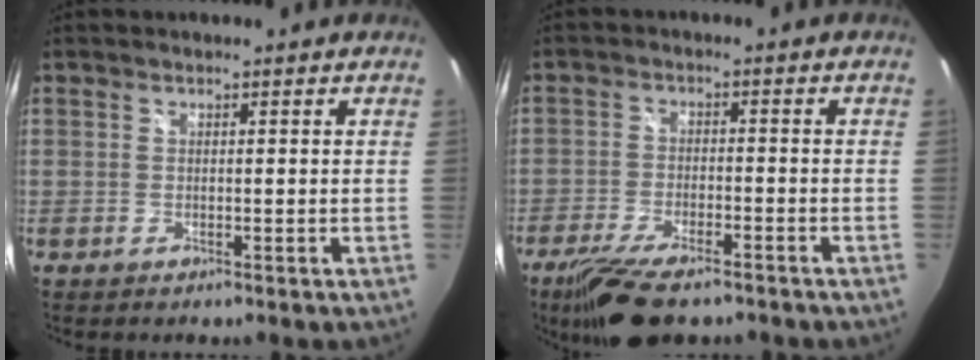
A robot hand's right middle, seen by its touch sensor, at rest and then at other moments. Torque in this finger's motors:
{"motor_torque": [0.93, -1.21, 0.79, 0.21]}